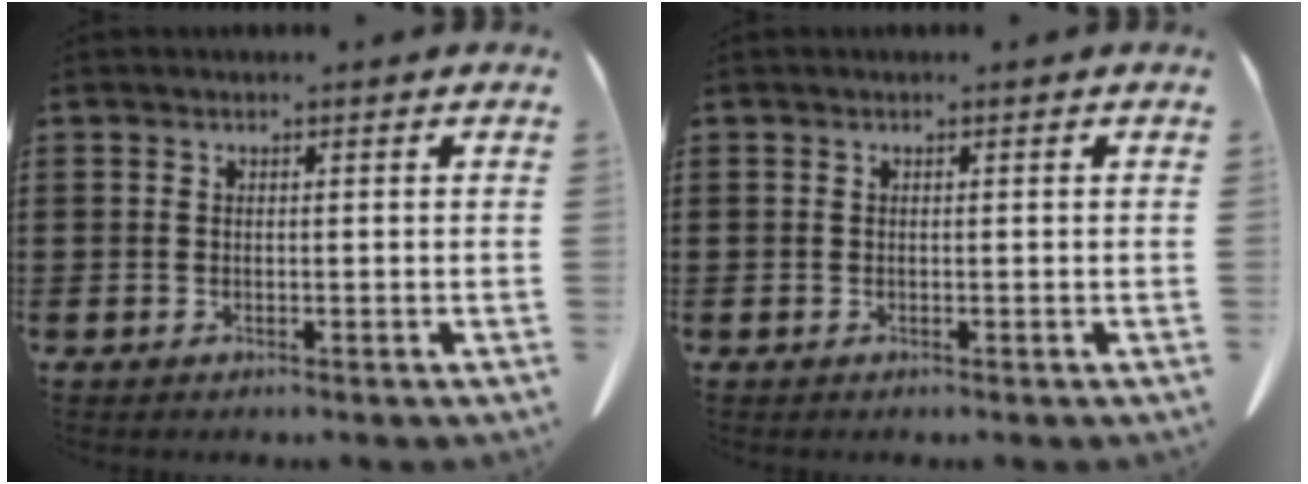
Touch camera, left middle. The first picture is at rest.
{"total": 0.0}